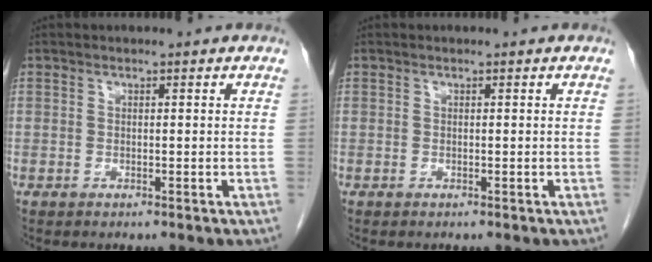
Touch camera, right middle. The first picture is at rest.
{"total": 0.0}